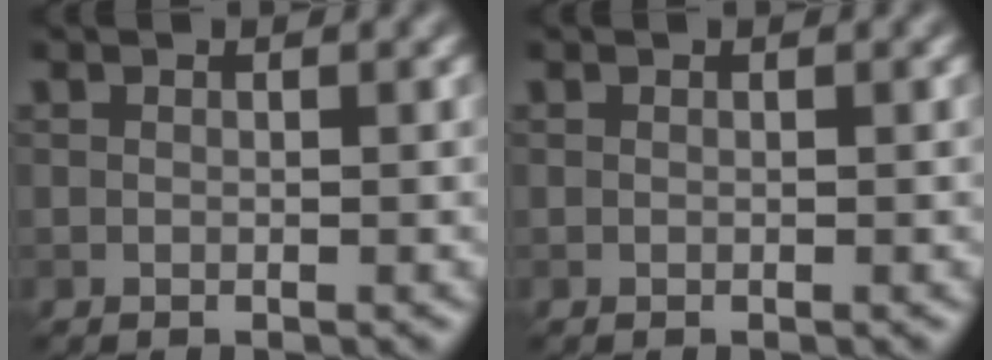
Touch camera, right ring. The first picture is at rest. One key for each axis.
{"total": 0.0}